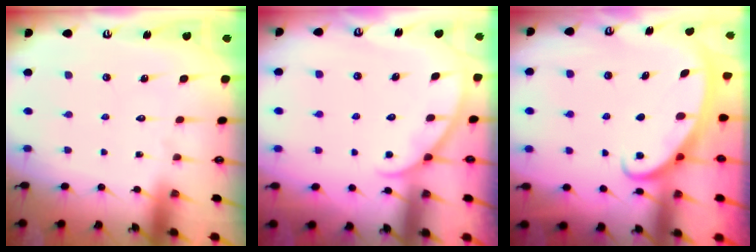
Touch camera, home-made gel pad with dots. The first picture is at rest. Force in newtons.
{"total": 3.9, "press": 3.8, "slide": 0.3}
{"total": 2.5, "press": 2.5, "slide": 0.4}